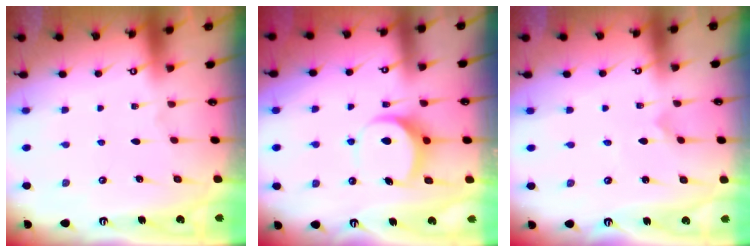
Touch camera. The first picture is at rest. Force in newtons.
{"total": 8.3, "press": 8.2, "slide": 0.9}
{"total": 0.0}